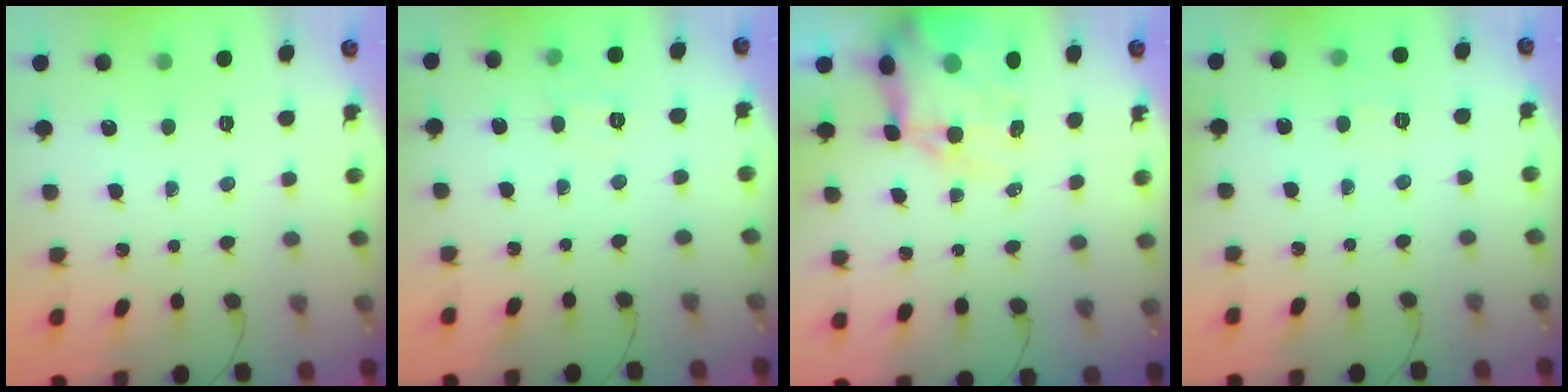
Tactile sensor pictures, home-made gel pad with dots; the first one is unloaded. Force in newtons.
{"total": 6.1, "press": 5.9, "slide": 1.4}
{"total": 15.3, "press": 14.8, "slide": 3.8}
{"total": 6.3, "press": 6.1, "slide": 1.5}